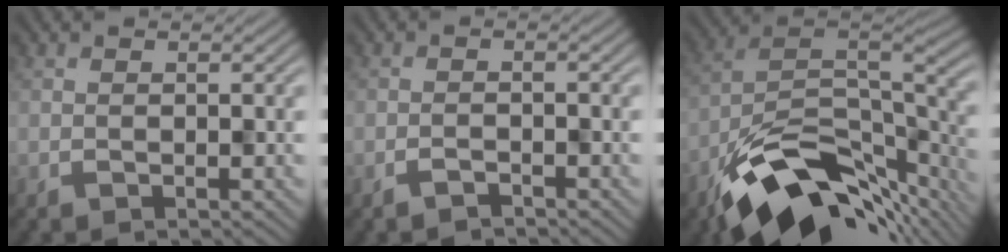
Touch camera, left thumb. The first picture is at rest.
{"total": 1.2, "force": [-1.1, 0.2, 0.3], "torque": [-0.006, 0.003, -0.022]}
{"total": 14.1, "force": [-8.3, 6.3, 9.6], "torque": [-0.187, -0.022, -0.131]}